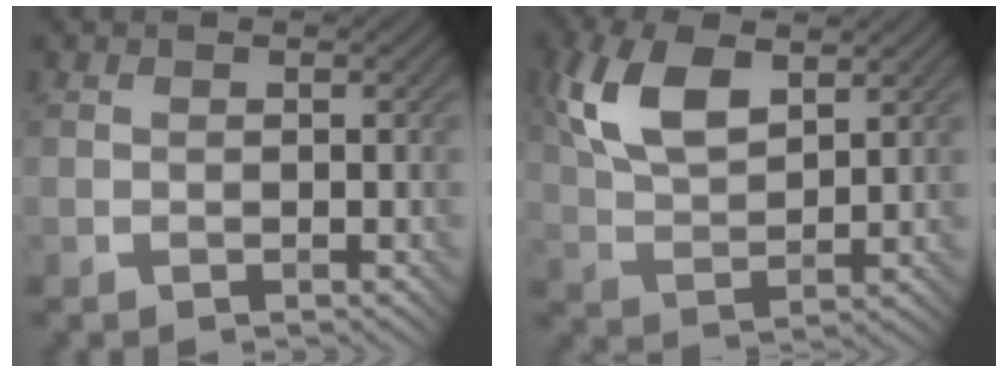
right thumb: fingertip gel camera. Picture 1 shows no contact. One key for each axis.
{"total": 8.2, "fx": 3.6, "fy": 3.8, "fz": 6.3, "tx": -0.148, "ty": 0.009, "tz": 0.071}